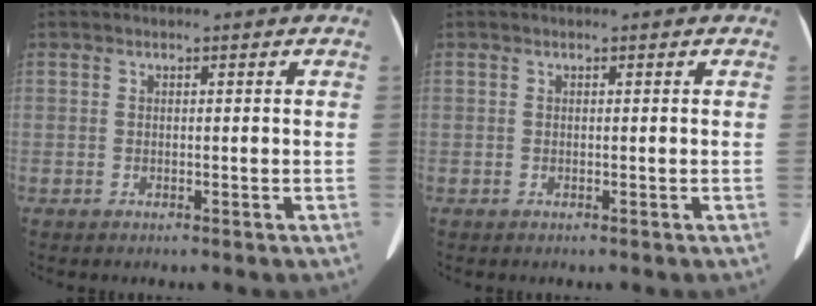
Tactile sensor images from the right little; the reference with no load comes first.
{"total": 0.0}